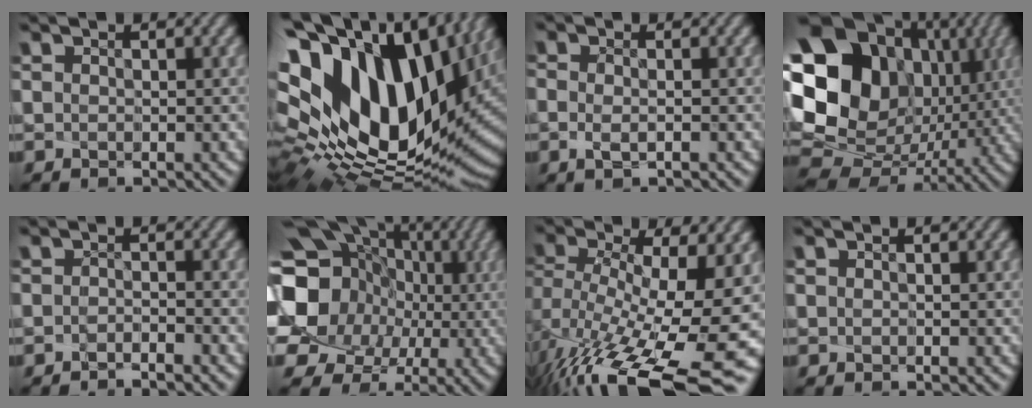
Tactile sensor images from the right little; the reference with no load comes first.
{"total": 18.8, "force": [5.2, 11.6, 13.9], "torque": [-0.285, -0.014, 0.129]}
{"total": 1.3, "force": [-1.0, -0.3, 0.7], "torque": [0.001, -0.015, -0.013]}
{"total": 21.9, "force": [3.9, 19.2, 9.9], "torque": [-0.225, 0.008, 0.070]}
{"total": 2.4, "force": [-2.0, -1.2, -0.4], "torque": [0.006, -0.018, -0.026]}
{"total": 17.0, "force": [-0.6, 14.8, 8.2], "torque": [-0.175, -0.004, -0.021]}
{"total": 13.7, "force": [-6.2, 4.3, 11.4], "torque": [-0.214, -0.037, -0.077]}
{"total": 0.0}